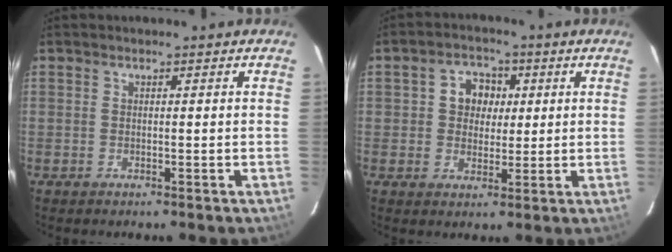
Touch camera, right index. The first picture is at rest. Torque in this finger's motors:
{"motor_torque": [0.09, -0.05, 0.26, 0.03]}